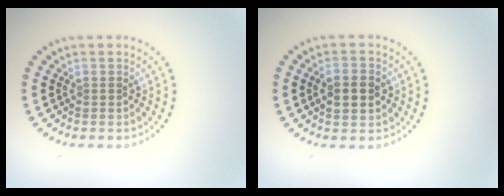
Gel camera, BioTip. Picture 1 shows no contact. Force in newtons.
{"total": 3.8, "press": 3.8, "slide": 0.1}